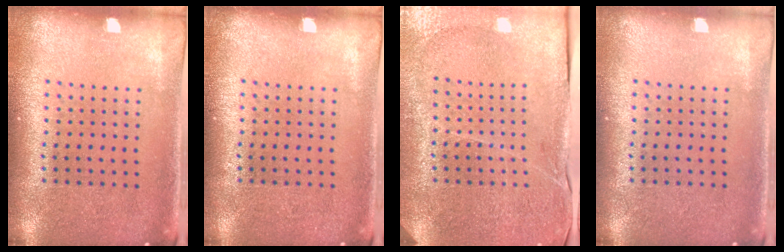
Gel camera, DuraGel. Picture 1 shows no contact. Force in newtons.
{"total": 0.0}
{"total": 3.3, "press": 3.2, "slide": 0.6}
{"total": 0.0}